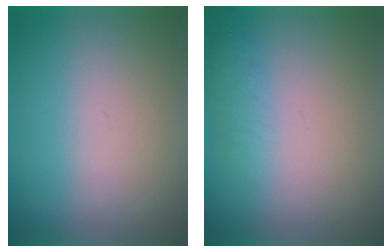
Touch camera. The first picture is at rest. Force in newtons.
{"total": 1.3}